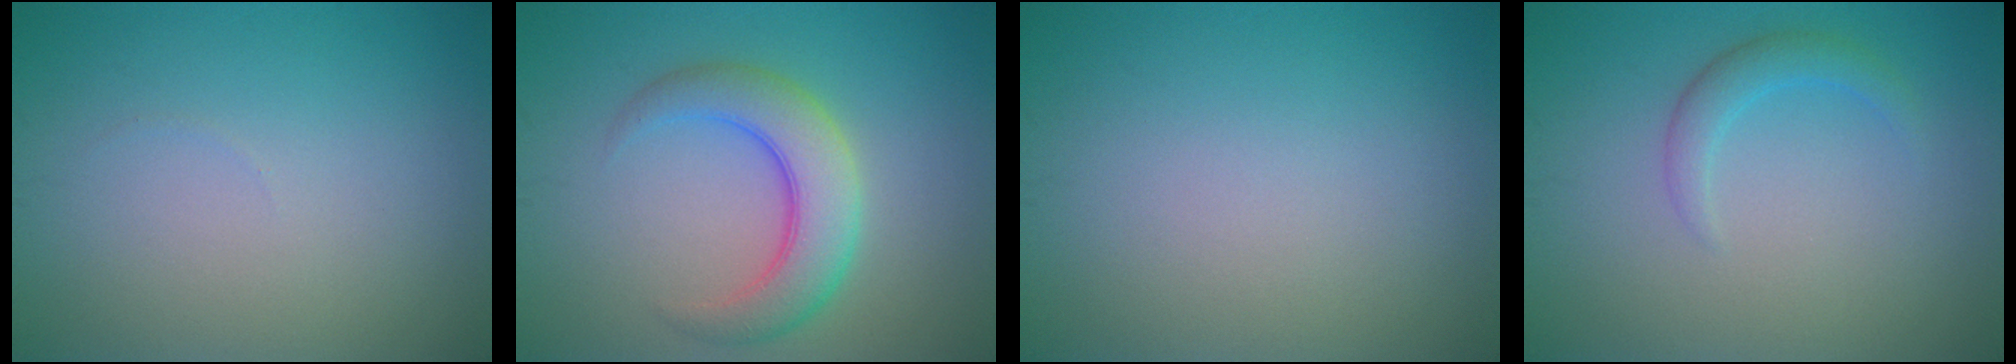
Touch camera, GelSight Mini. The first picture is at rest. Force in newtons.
{"total": 5.3, "press": 5.3, "slide": 0.1}
{"total": 0.0}
{"total": 1.9, "press": 1.9, "slide": 0.1}